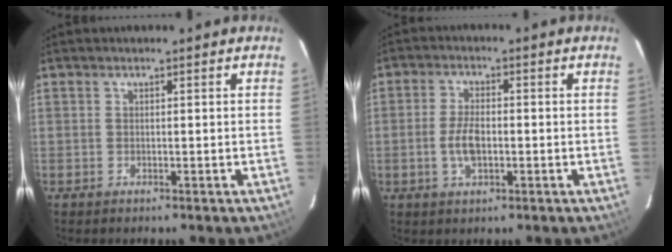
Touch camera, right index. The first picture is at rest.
{"total": 5.3, "force": [-1.2, 2.6, 4.5], "torque": [-0.092, 0.000, -0.019]}